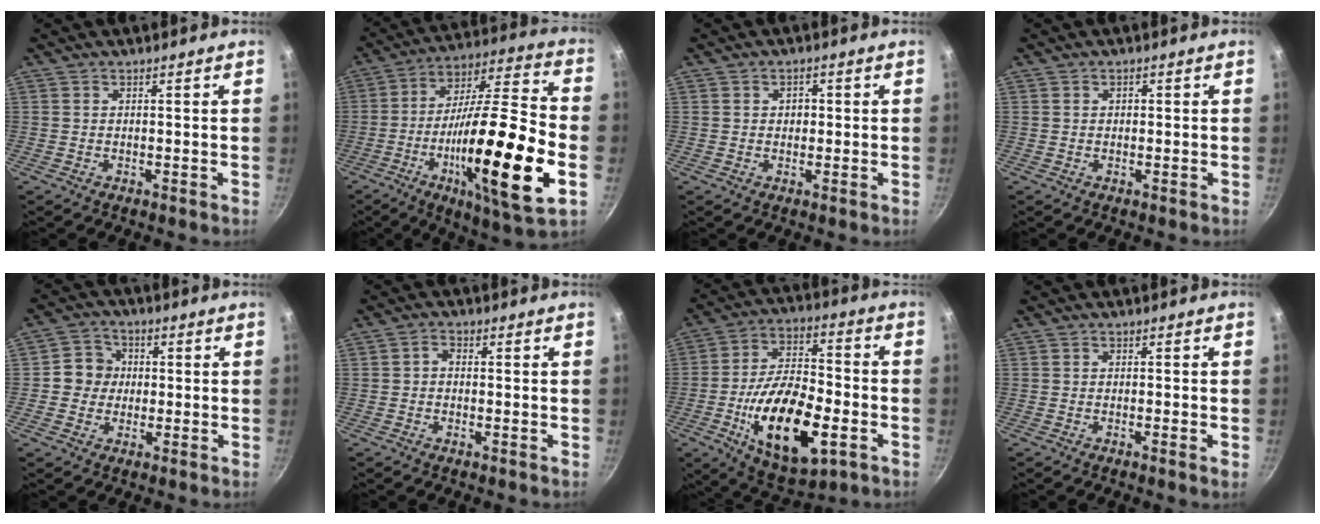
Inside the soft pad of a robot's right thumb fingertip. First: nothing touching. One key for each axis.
{"total": 28.4, "fx": -7.5, "fy": 6.9, "fz": 26.6, "tx": -0.429, "ty": 0.026, "tz": -0.126}
{"total": 2.2, "fx": 0.3, "fy": 1.9, "fz": 1.2, "tx": -0.006, "ty": 0.005, "tz": 0.003}
{"total": 0.9, "fx": 0.2, "fy": 0.7, "fz": 0.4, "tx": -0.003, "ty": 0.005, "tz": 0.003}
{"total": 6.2, "fx": 0.1, "fy": 5.9, "fz": 2.0, "tx": 0.004, "ty": 0.011, "tz": -0.012}
{"total": 2.0, "fx": -0.1, "fy": 1.4, "fz": 1.4, "tx": -0.031, "ty": 0.009, "tz": -0.009}
{"total": 21.8, "fx": -6.5, "fy": 10.3, "fz": 18.1, "tx": -0.296, "ty": 0.026, "tz": -0.103}
{"total": 1.2, "fx": -0.4, "fy": 0.0, "fz": 1.1, "tx": -0.023, "ty": -0.001, "tz": -0.008}